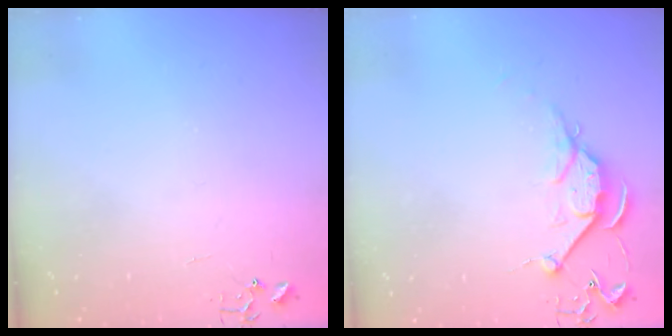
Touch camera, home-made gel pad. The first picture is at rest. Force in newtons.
{"total": 7.9, "press": 7.8, "slide": 0.9}